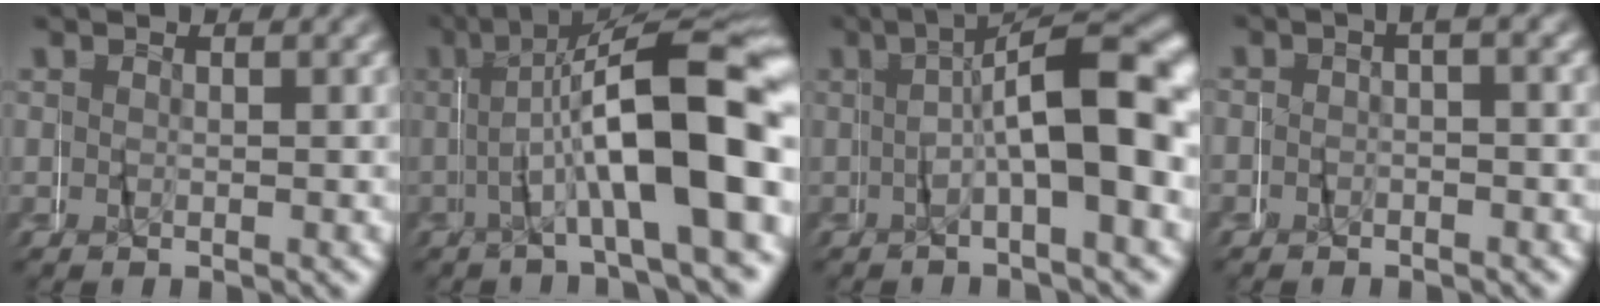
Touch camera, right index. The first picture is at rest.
{"total": 13.5, "force": [0.4, 5.3, 12.4], "torque": [-0.180, 0.009, 0.007]}
{"total": 11.3, "force": [0.8, 4.4, 10.4], "torque": [-0.114, 0.025, -0.001]}
{"total": 1.0, "force": [-0.5, 0.2, 0.9], "torque": [-0.017, 0.010, -0.015]}